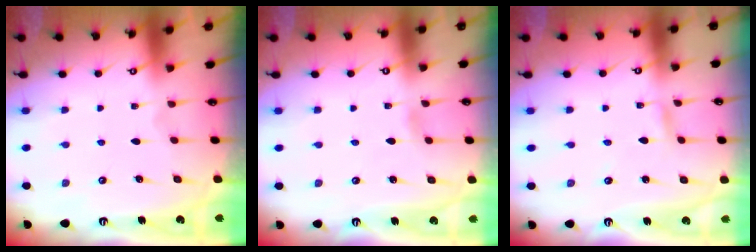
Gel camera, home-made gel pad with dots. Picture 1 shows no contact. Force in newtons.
{"total": 1.9, "press": 1.9, "slide": 0.2}
{"total": 2.4, "press": 2.4, "slide": 0.3}